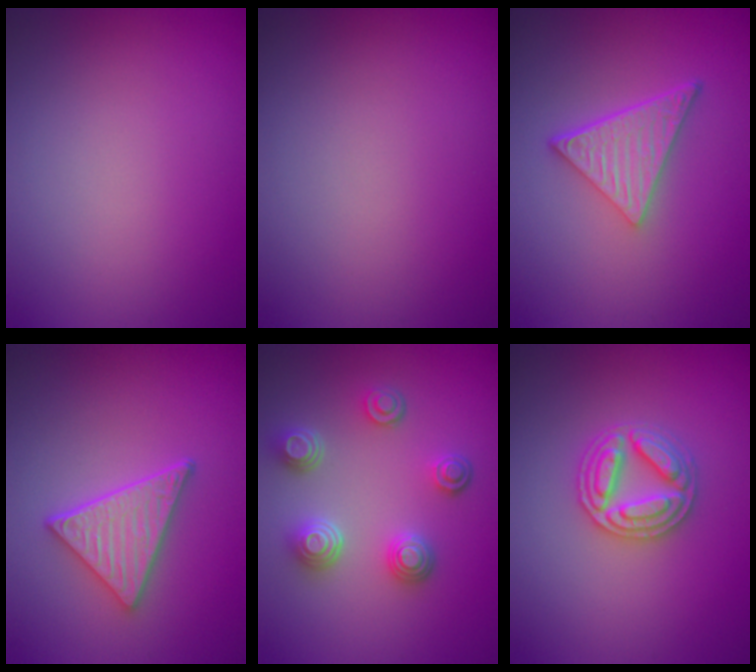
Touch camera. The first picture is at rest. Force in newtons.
{"total": 0.0}
{"total": 4.9, "press": 3.5, "slide": 3.4}
{"total": 4.3, "press": 3.6, "slide": 2.3}
{"total": 3.9, "press": 3.3, "slide": 2.0}
{"total": 3.6, "press": 3.5, "slide": 0.8}